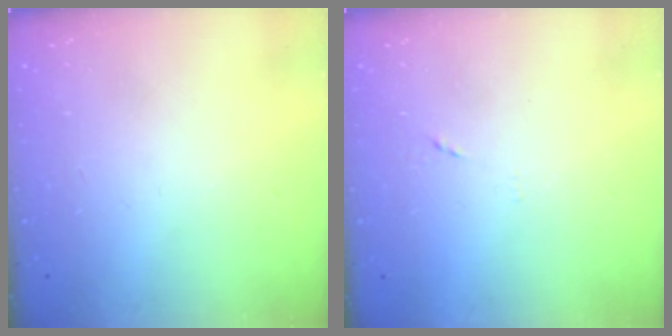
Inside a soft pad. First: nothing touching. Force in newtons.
{"total": 4.9, "press": 4.7, "slide": 1.1}